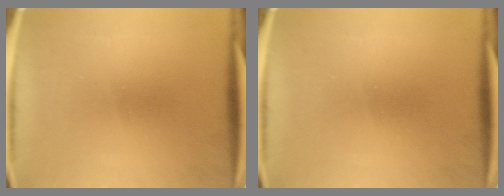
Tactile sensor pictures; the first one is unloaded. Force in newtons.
{"total": 0.0}